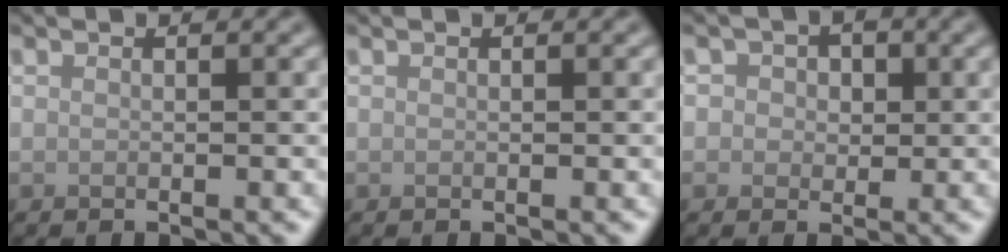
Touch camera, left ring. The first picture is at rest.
{"total": 0.0}
{"total": 3.4, "force": [1.0, 2.8, 1.6], "torque": [-0.014, 0.008, -0.007]}